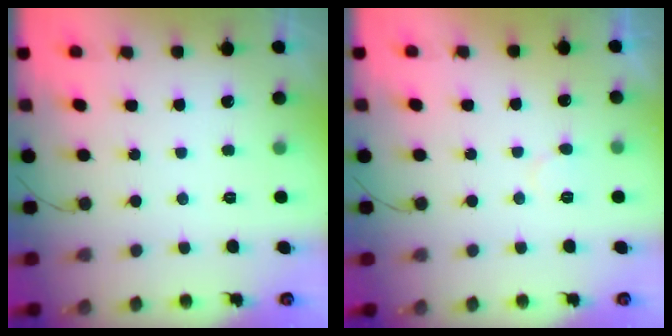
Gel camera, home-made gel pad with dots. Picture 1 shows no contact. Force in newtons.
{"total": 5.2, "press": 5.2, "slide": 0.3}